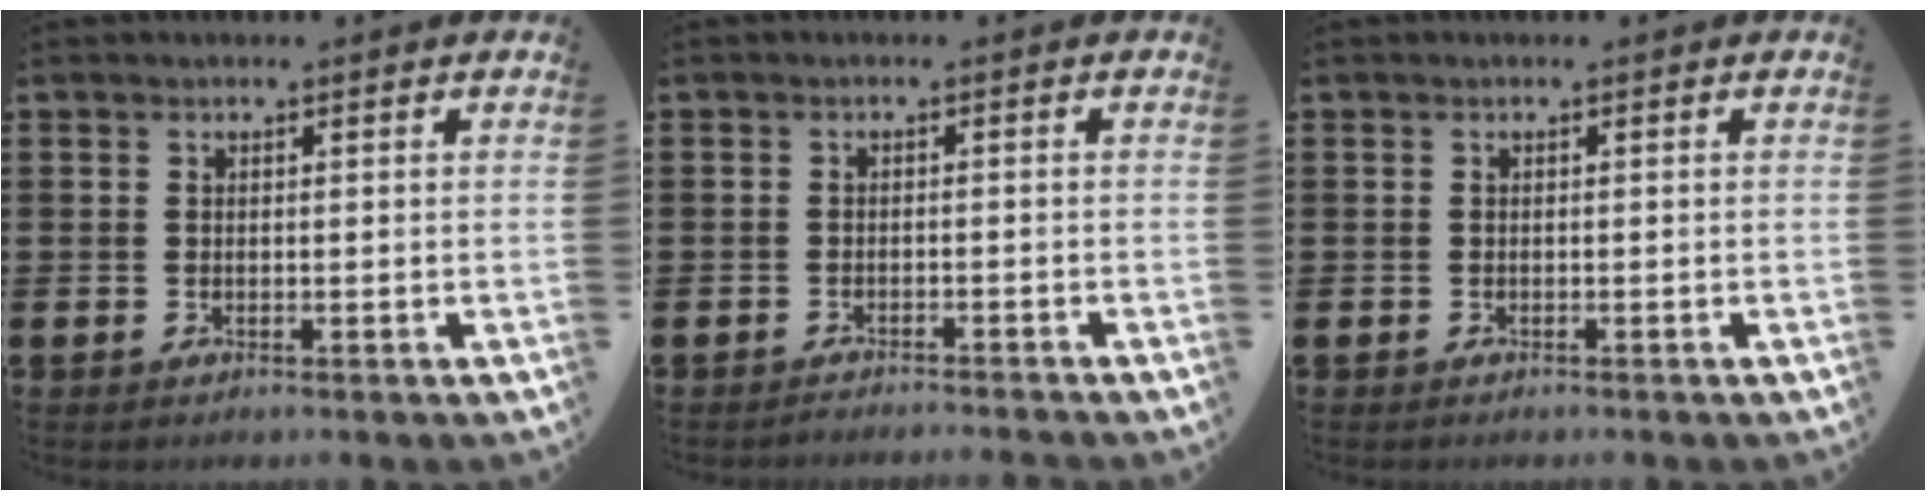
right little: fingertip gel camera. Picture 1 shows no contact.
{"total": 1.1, "force": [-1.1, -0.2, 0.0], "torque": [-0.002, 0.002, -0.023]}
{"total": 0.0}